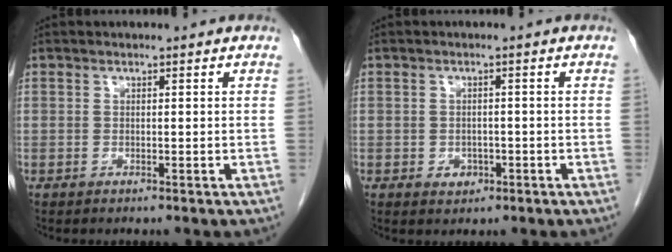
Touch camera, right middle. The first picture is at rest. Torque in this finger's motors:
{"motor_torque": [0.52, -0.31, -0.01, 0.00]}